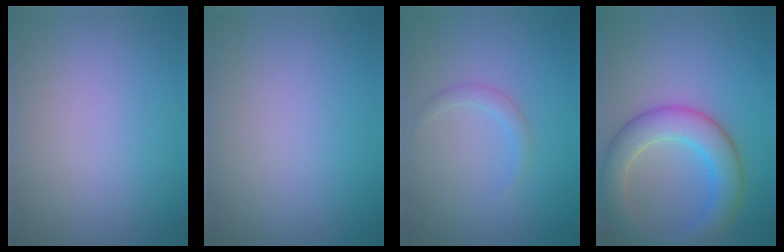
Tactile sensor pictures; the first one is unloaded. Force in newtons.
{"total": 0.0}
{"total": 1.2, "press": 1.1, "slide": 0.1}
{"total": 6.1, "press": 6.1, "slide": 0.2}